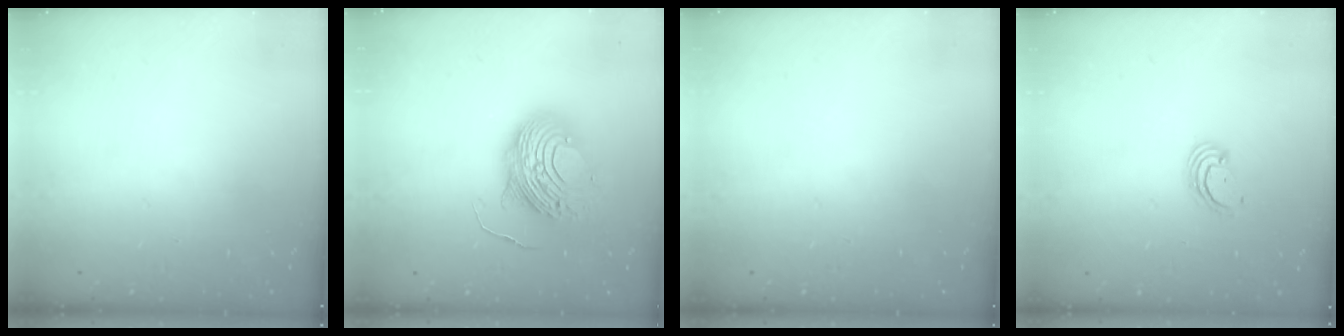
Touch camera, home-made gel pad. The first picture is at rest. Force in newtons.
{"total": 12.7, "press": 12.7, "slide": 1.3}
{"total": 0.0}
{"total": 2.6, "press": 2.6, "slide": 0.3}